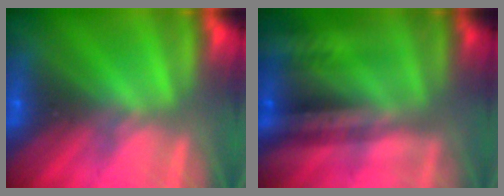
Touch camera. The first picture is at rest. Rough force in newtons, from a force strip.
{"total": 2.6}